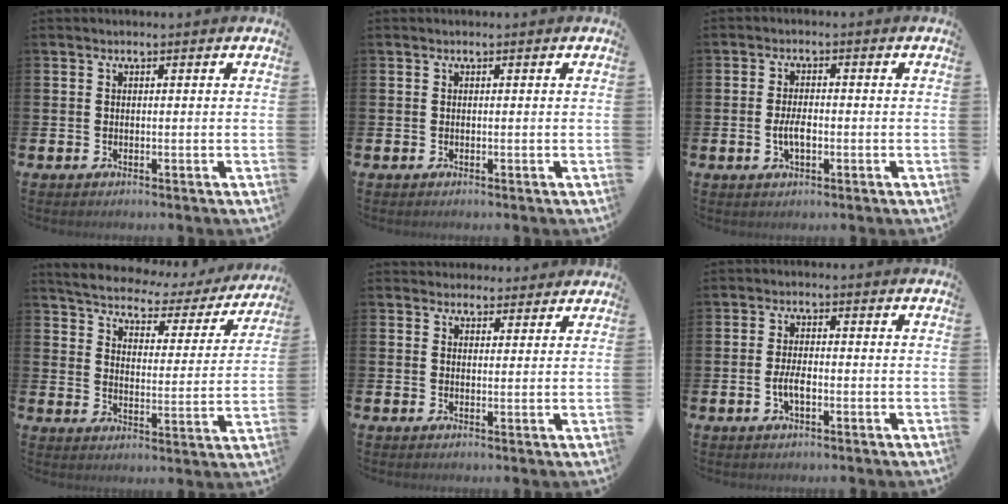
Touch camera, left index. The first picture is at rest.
{"total": 0.0}
{"total": 3.2, "force": [-0.6, 1.5, 2.8], "torque": [-0.038, -0.002, -0.014]}
{"total": 4.8, "force": [4.5, 1.3, 1.1], "torque": [-0.048, -0.036, 0.069]}
{"total": 3.0, "force": [2.8, 1.1, -0.3], "torque": [0.011, -0.011, 0.050]}
{"total": 2.9, "force": [-0.7, 1.2, 2.6], "torque": [-0.034, -0.002, -0.017]}